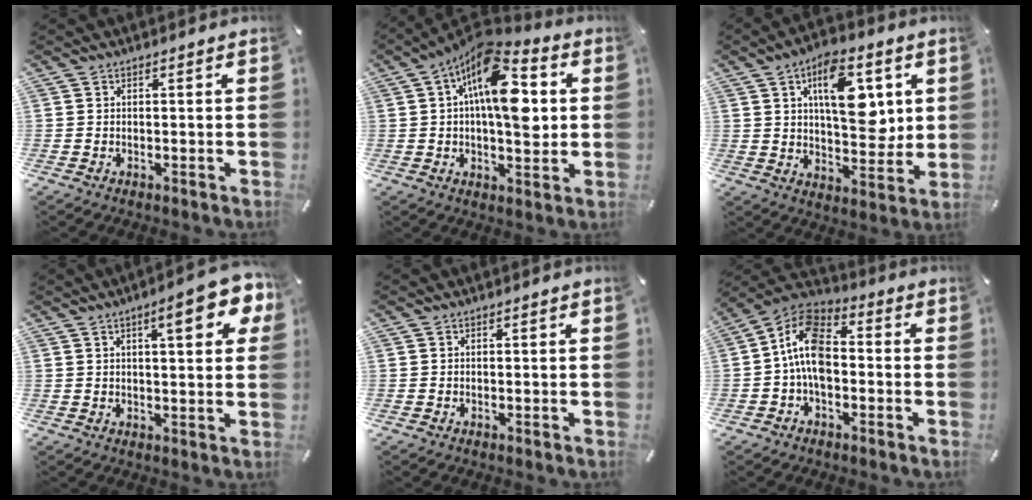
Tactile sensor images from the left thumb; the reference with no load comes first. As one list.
[{"total": 17.2, "force": [4.1, 8.1, 14.5], "torque": [-0.233, -0.026, 0.067]}, {"total": 15.7, "force": [5.1, 8.2, 12.4], "torque": [-0.166, -0.012, 0.085]}, {"total": 11.1, "force": [5.3, 3.3, 9.2], "torque": [-0.125, -0.015, 0.081]}, {"total": 0.0}, {"total": 11.5, "force": [-1.7, 7.0, 8.9], "torque": [-0.193, 0.006, -0.033]}]